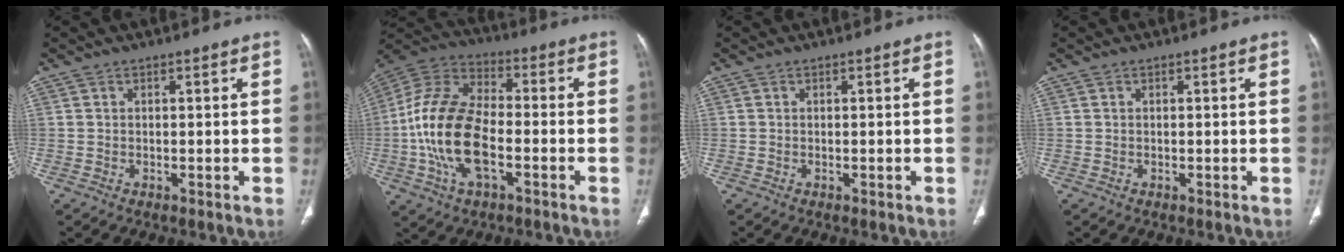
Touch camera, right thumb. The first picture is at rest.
{"total": 17.6, "force": [-3.7, 9.2, 14.6], "torque": [-0.294, 0.028, -0.074]}
{"total": 0.0}
{"total": 0.0}